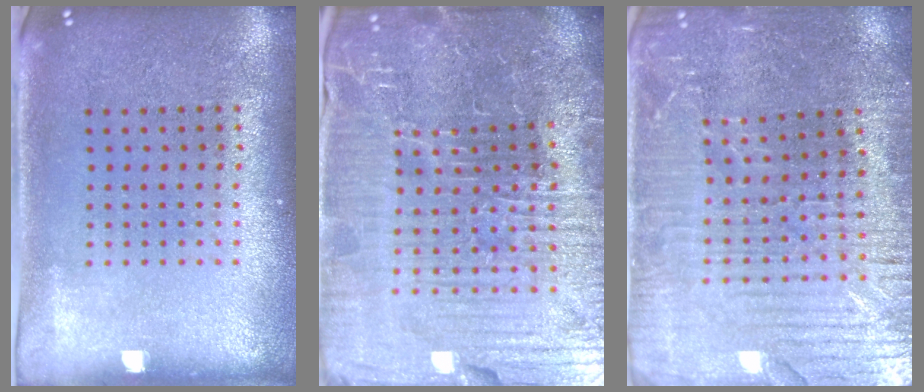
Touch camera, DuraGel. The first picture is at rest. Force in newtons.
{"total": 7.4, "press": 6.6, "slide": 3.3}
{"total": 3.7, "press": 3.6, "slide": 0.8}